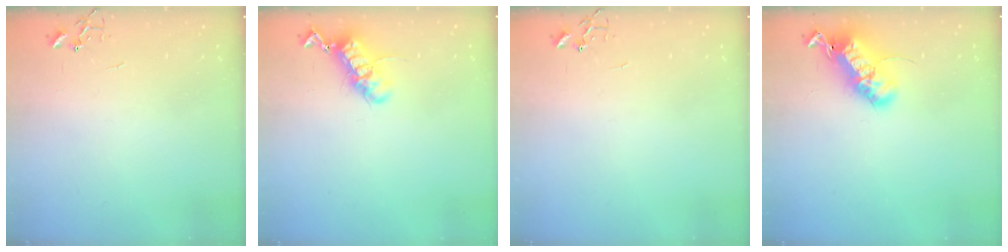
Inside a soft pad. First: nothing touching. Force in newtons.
{"total": 12.7, "press": 12.6, "slide": 1.1}
{"total": 0.0}
{"total": 21.0, "press": 21.0, "slide": 0.4}